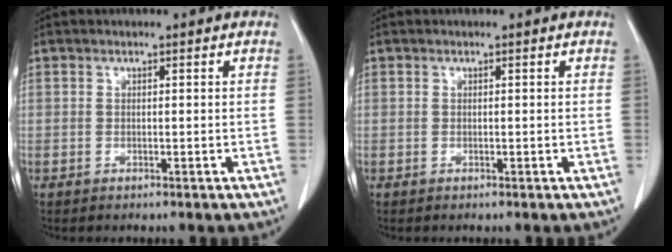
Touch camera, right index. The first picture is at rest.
{"total": 0.0}